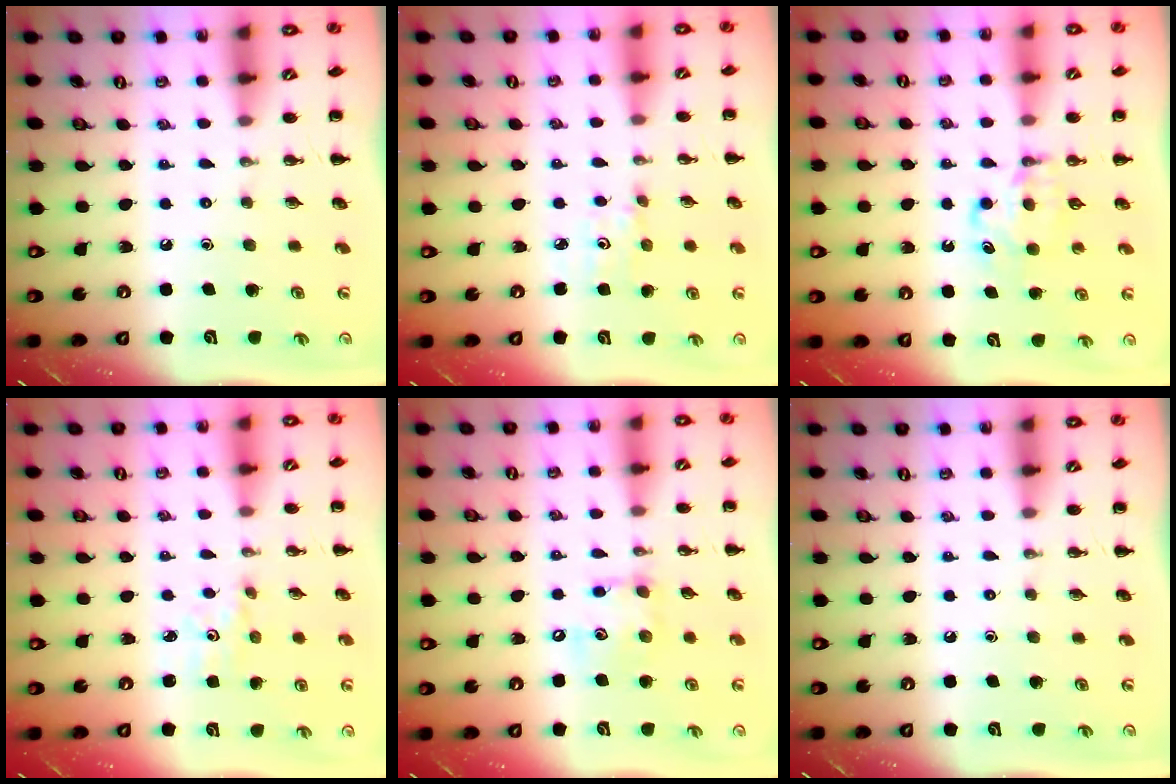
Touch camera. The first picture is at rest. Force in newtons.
{"total": 3.5, "press": 3.4, "slide": 0.9}
{"total": 5.7, "press": 5.5, "slide": 1.5}
{"total": 2.4, "press": 2.3, "slide": 0.7}
{"total": 8.8, "press": 8.7, "slide": 1.1}
{"total": 0.0}